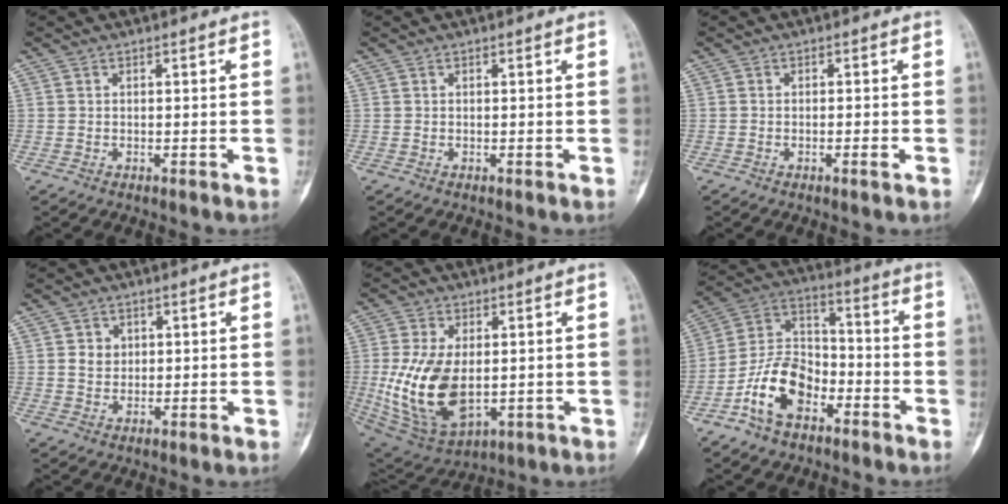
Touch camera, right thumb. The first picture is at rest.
{"total": 0.0}
{"total": 1.5, "force": [-0.6, 0.2, 1.4], "torque": [-0.028, 0.002, -0.011]}
{"total": 3.0, "force": [0.7, 2.6, 1.3], "torque": [-0.006, -0.002, 0.013]}
{"total": 16.7, "force": [-0.9, 9.6, 13.6], "torque": [-0.259, -0.012, 0.007]}
{"total": 13.0, "force": [-6.4, 8.0, 8.0], "torque": [-0.137, 0.059, -0.127]}